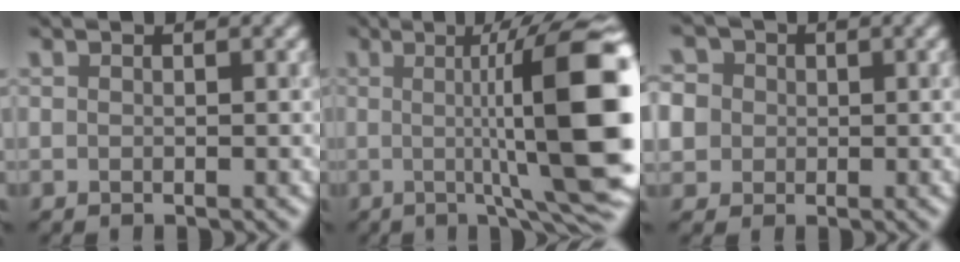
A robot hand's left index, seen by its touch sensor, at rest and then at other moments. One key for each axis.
{"total": 15.0, "fx": 0.8, "fy": 3.5, "fz": 14.6, "tx": -0.167, "ty": 0.003, "tz": 0.014}
{"total": 7.5, "fx": 1.7, "fy": 6.6, "fz": 3.1, "tx": -0.065, "ty": 0.032, "tz": 0.001}